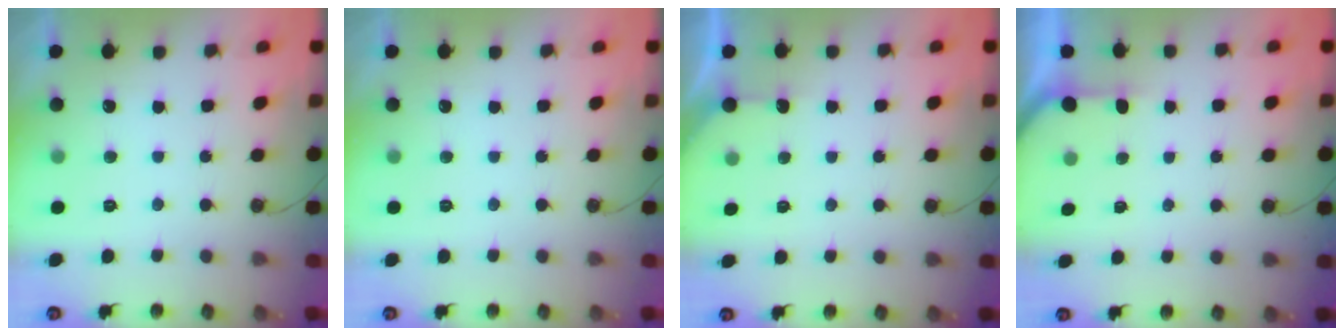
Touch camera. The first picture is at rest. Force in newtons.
{"total": 0.0}
{"total": 2.3, "press": 2.3, "slide": 0.3}
{"total": 1.2, "press": 1.2, "slide": 0.2}